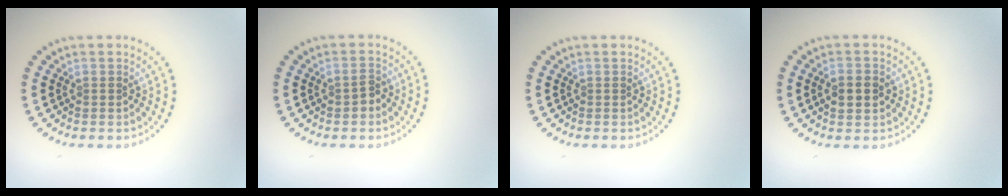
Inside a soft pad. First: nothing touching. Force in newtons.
{"total": 1.3, "press": 1.3, "slide": 0.4}
{"total": 0.0}
{"total": 3.1, "press": 3.1, "slide": 0.0}